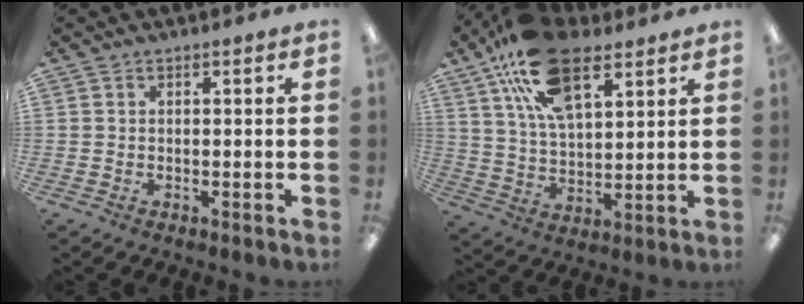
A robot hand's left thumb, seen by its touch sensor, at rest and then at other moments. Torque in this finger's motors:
{"motor_torque": [0.47, 0.64, 1.78, -1.01, 0.54]}